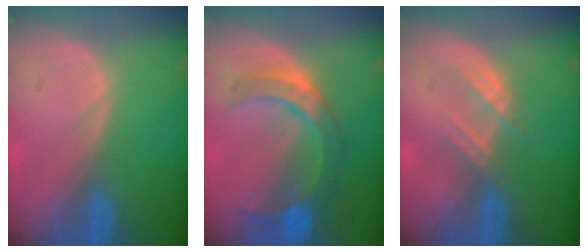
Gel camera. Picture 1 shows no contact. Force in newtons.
{"total": 7.1, "press": 7.0, "slide": 0.8}
{"total": 3.0, "press": 3.0, "slide": 0.3}